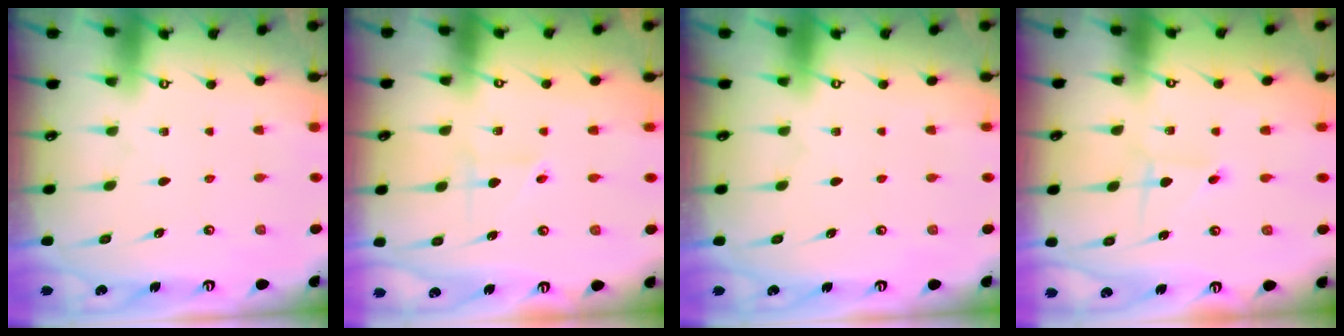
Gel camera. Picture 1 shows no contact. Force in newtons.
{"total": 2.3, "press": 2.3, "slide": 0.4}
{"total": 0.0}
{"total": 1.4, "press": 1.4, "slide": 0.1}